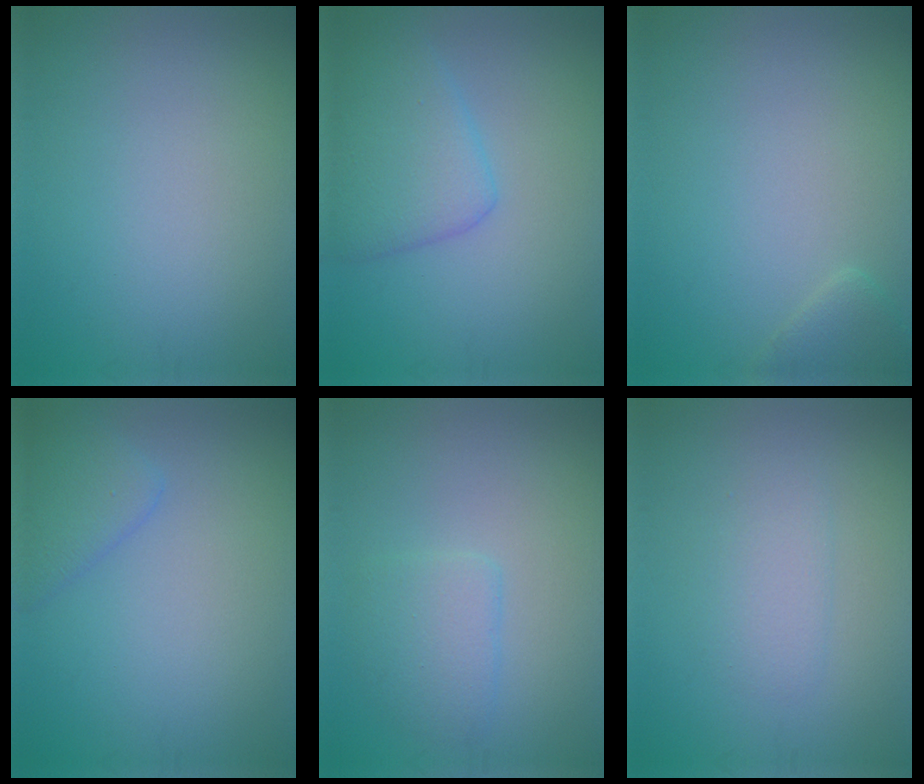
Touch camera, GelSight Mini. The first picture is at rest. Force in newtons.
{"total": 4.5, "press": 4.5, "slide": 0.2}
{"total": 1.7, "press": 1.7, "slide": 0.1}
{"total": 2.5, "press": 2.5, "slide": 0.2}
{"total": 2.4, "press": 2.4, "slide": 0.2}
{"total": 2.0, "press": 2.0, "slide": 0.1}